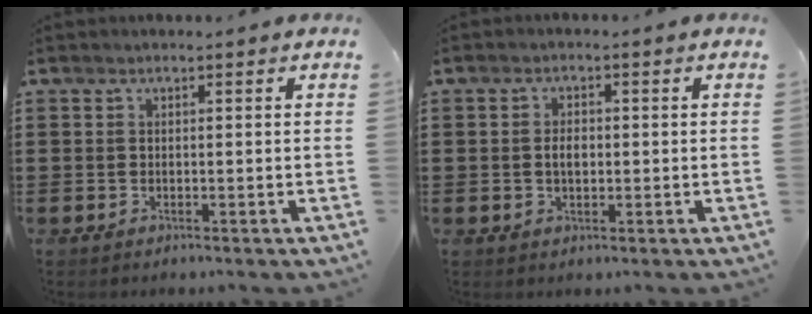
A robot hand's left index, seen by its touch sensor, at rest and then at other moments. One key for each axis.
{"total": 2.4, "fx": 0.0, "fy": 1.3, "fz": 2.0, "tx": -0.040, "ty": 0.005, "tz": -0.002}